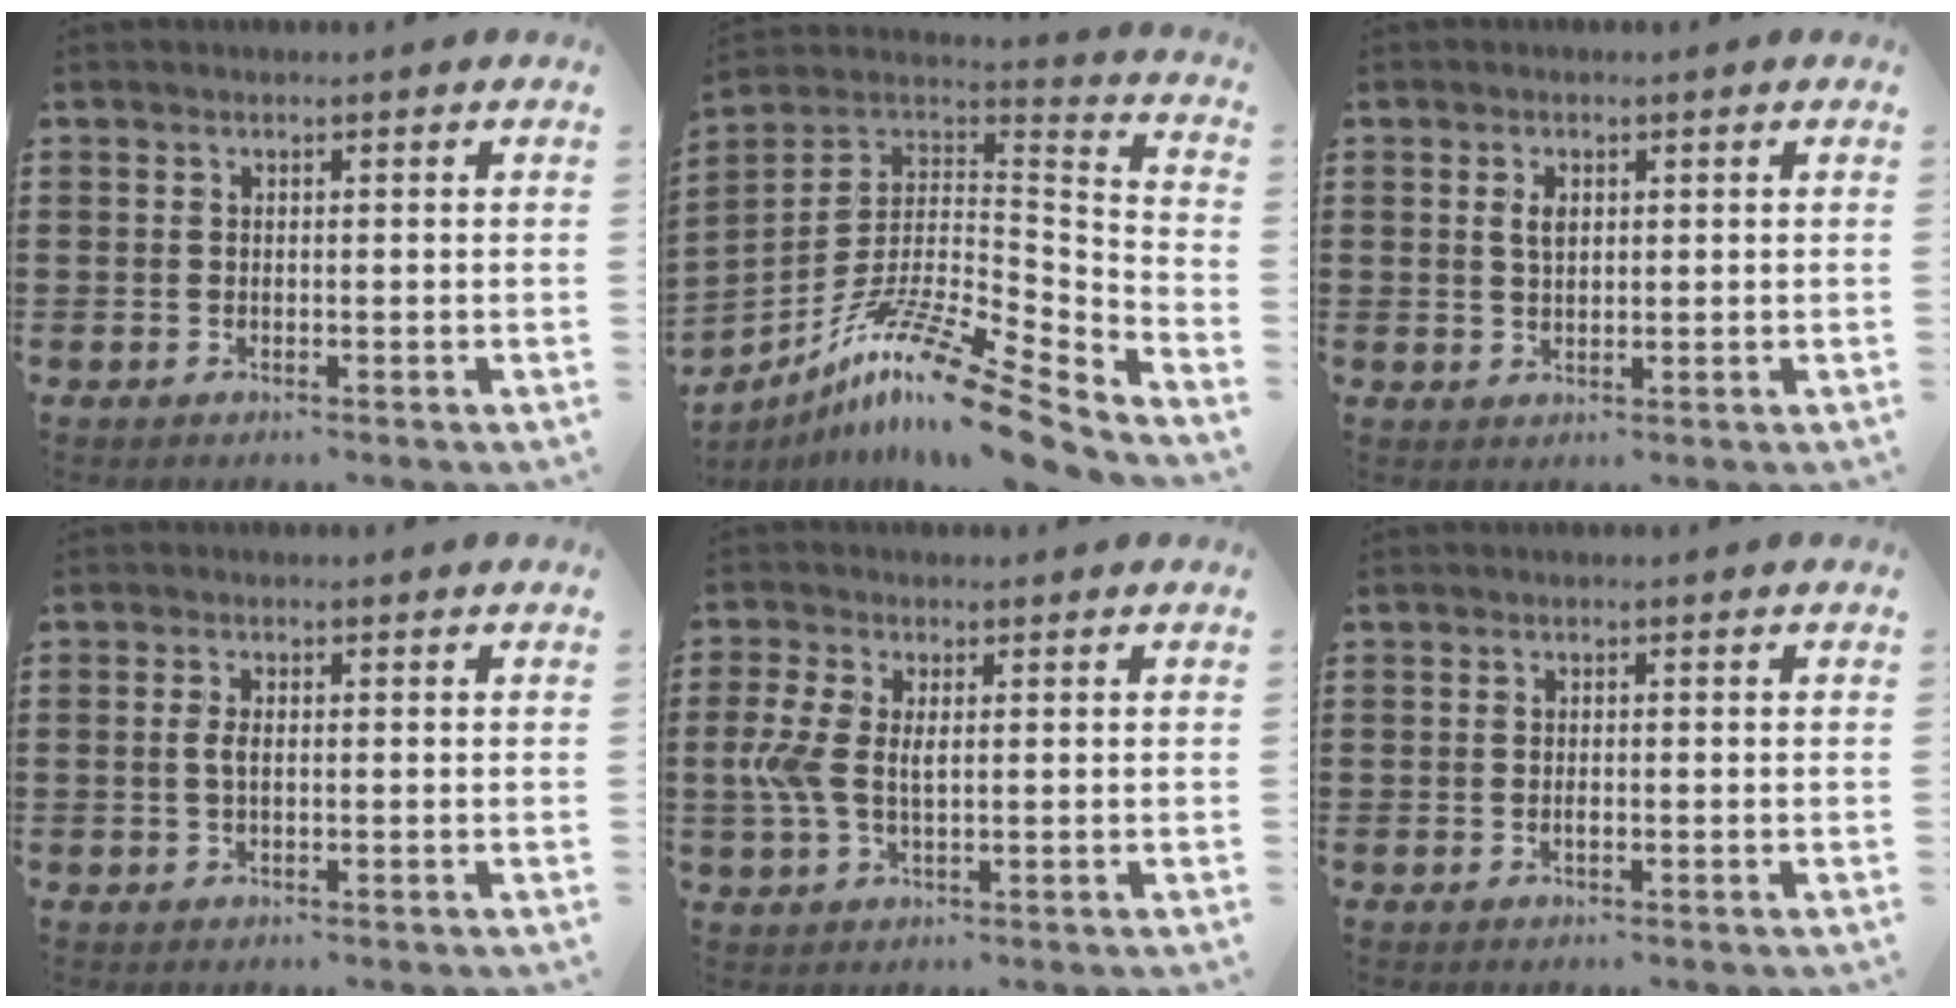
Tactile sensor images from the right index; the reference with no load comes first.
{"total": 14.8, "force": [-10.4, 2.0, 10.3], "torque": [-0.189, 0.019, -0.194]}
{"total": 2.3, "force": [0.7, 1.2, 1.8], "torque": [-0.040, 0.006, 0.012]}
{"total": 1.9, "force": [-0.1, 0.7, 1.7], "torque": [-0.041, 0.000, -0.005]}
{"total": 5.0, "force": [0.4, 2.6, 4.2], "torque": [-0.106, 0.001, 0.000]}
{"total": 0.7, "force": [-0.3, 0.2, 0.6], "torque": [-0.013, -0.004, -0.005]}